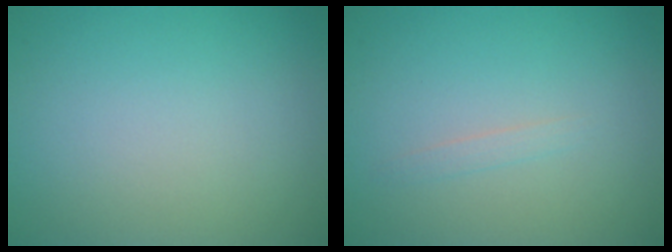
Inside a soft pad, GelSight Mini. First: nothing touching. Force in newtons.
{"total": 0.7, "press": 0.7, "slide": 0.1}